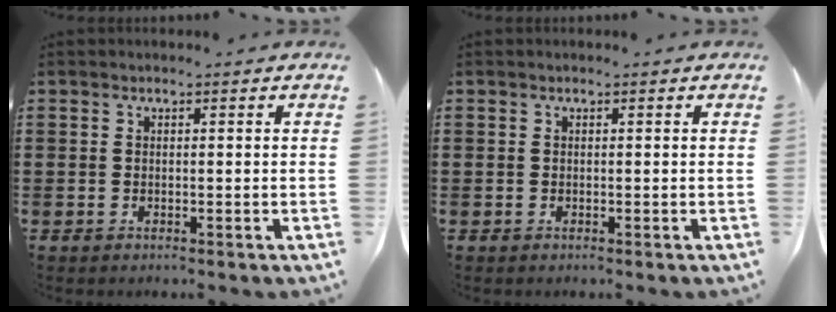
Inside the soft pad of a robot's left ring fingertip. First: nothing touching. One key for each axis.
{"total": 0.0}